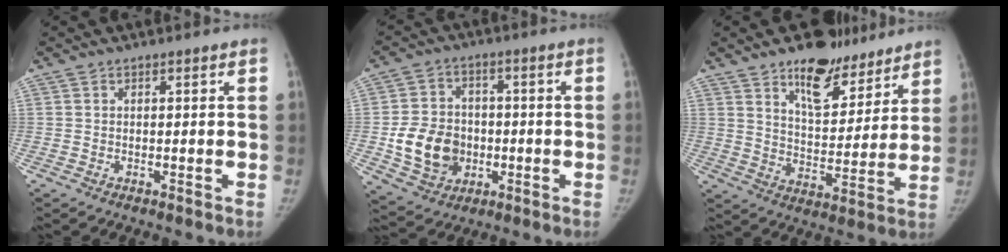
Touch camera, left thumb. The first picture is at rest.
{"total": 12.0, "force": [-2.1, 9.9, 6.5], "torque": [-0.082, 0.009, -0.030]}
{"total": 14.0, "force": [9.8, 7.0, 7.1], "torque": [-0.062, -0.065, 0.158]}